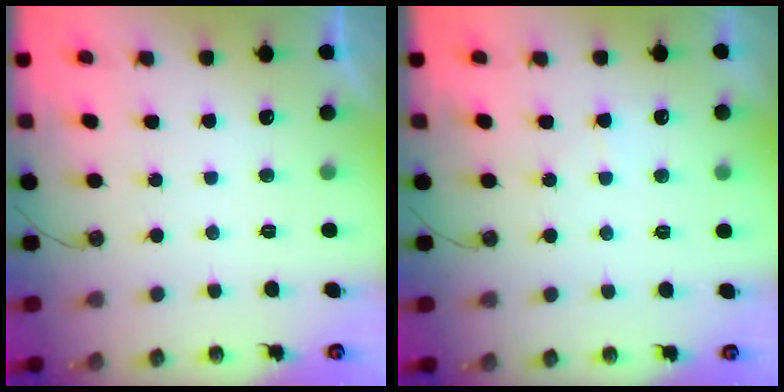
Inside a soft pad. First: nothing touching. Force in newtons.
{"total": 5.6, "press": 5.6, "slide": 0.6}